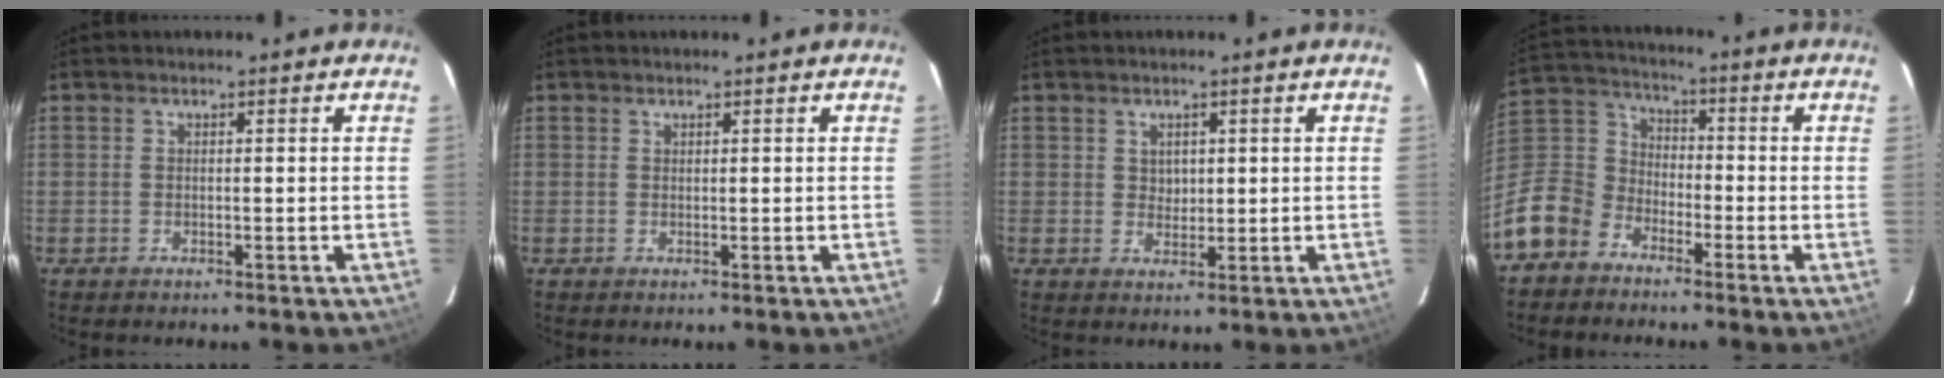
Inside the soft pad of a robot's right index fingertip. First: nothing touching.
{"total": 0.0}
{"total": 2.4, "force": [0.9, 2.0, 0.9], "torque": [-0.007, 0.004, 0.019]}
{"total": 12.8, "force": [-8.1, 9.2, 3.9], "torque": [-0.113, 0.039, -0.166]}